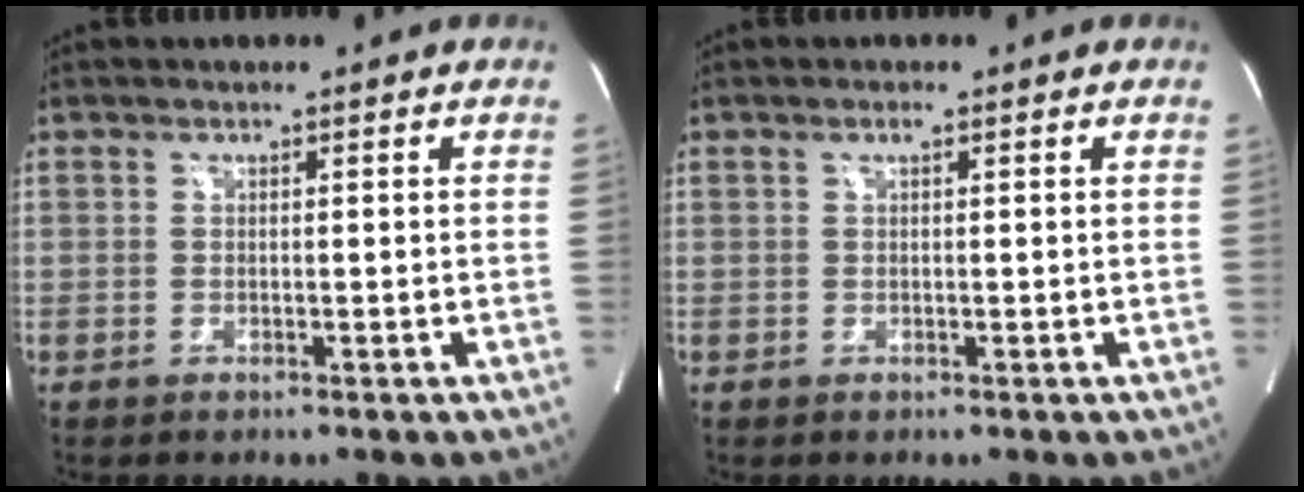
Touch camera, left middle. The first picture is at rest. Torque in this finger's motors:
{"motor_torque": [0.18, 0.17, -0.06, 0.02]}